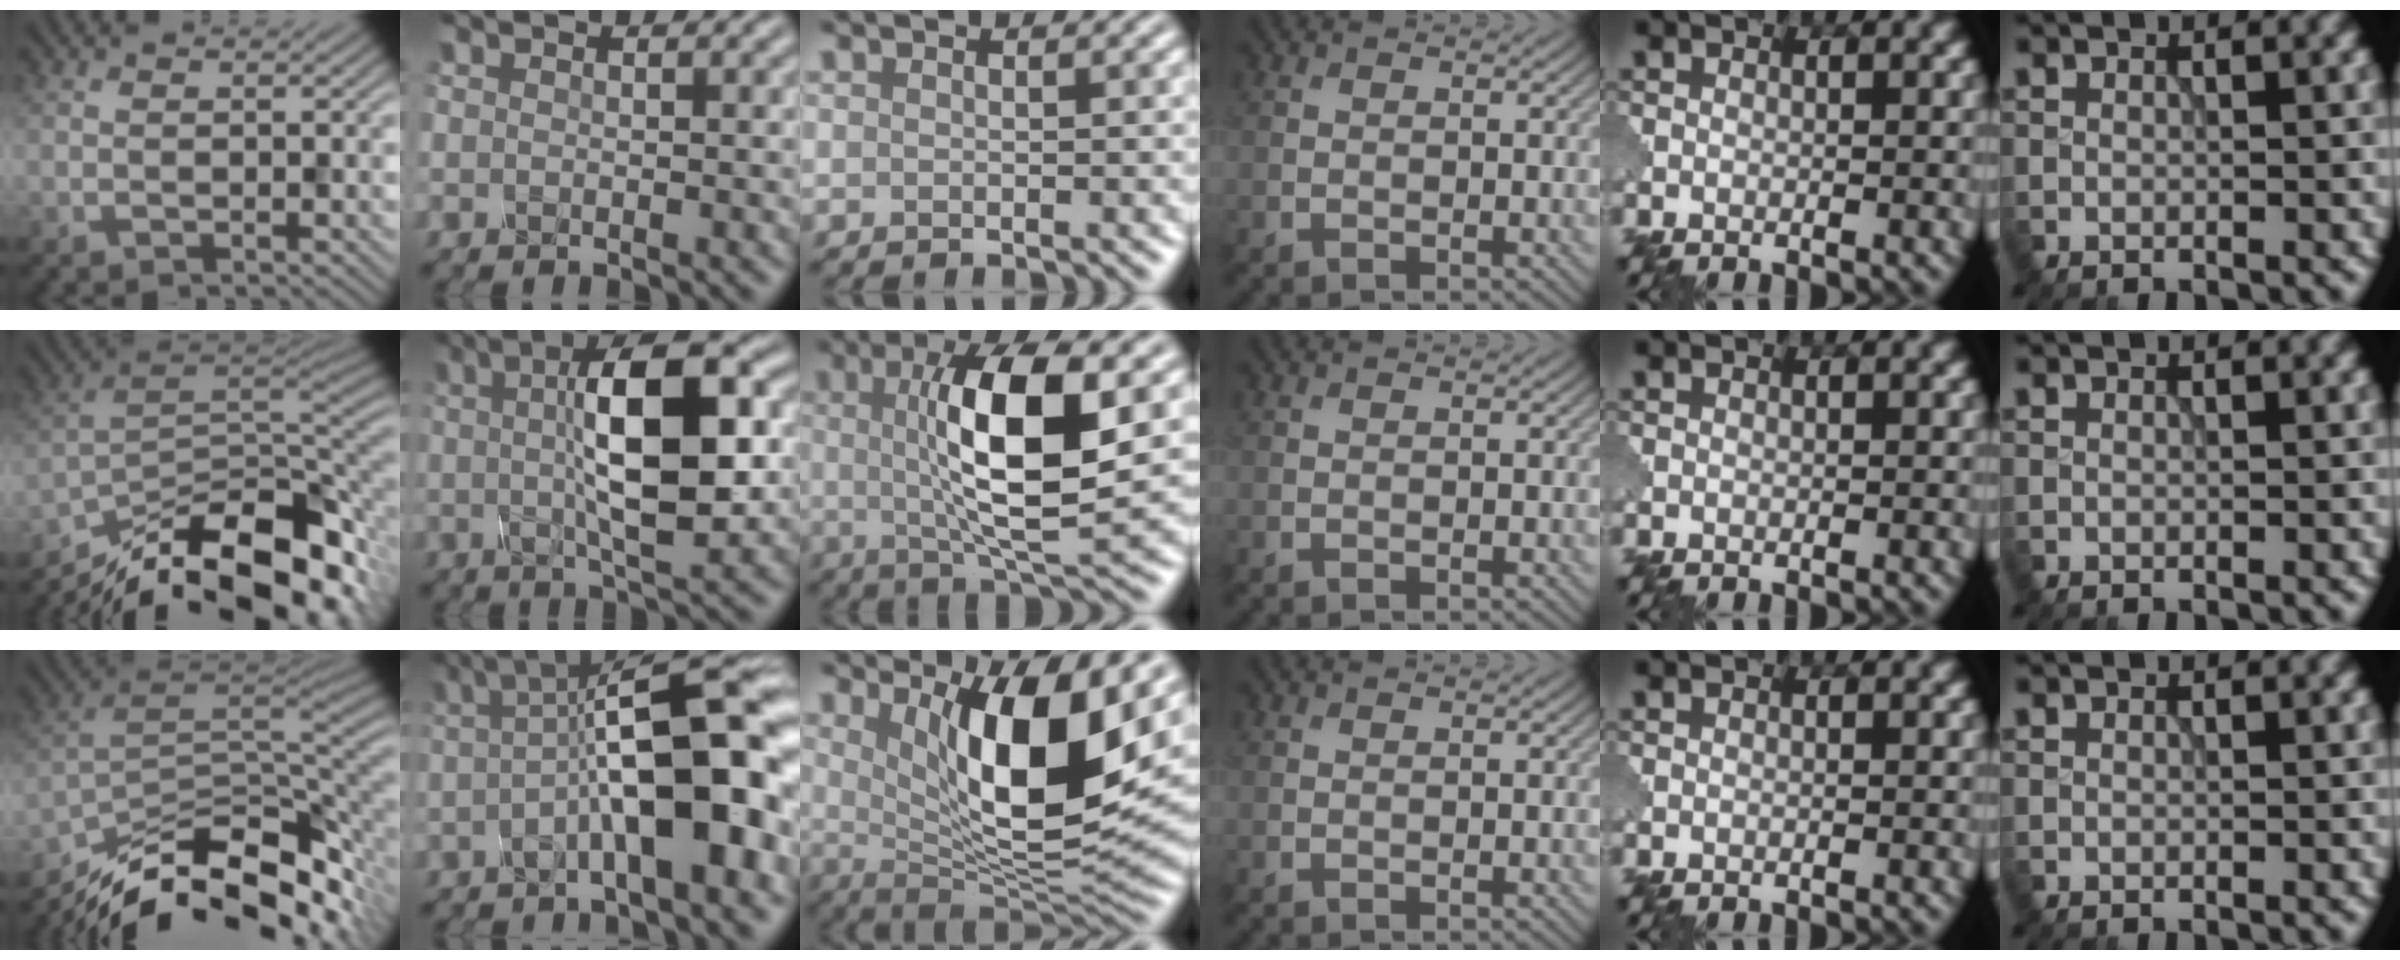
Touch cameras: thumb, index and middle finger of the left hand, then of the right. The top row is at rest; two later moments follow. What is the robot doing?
{"motion": "assemble", "object": "glue stick"}